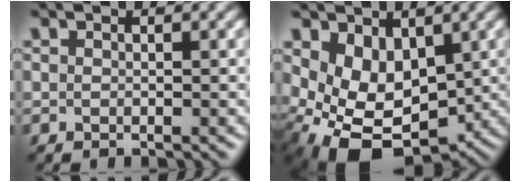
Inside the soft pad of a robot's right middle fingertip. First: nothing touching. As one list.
[{"total": 8.2, "force": [-0.2, 5.5, 6.1], "torque": [-0.120, -0.024, 0.010]}]